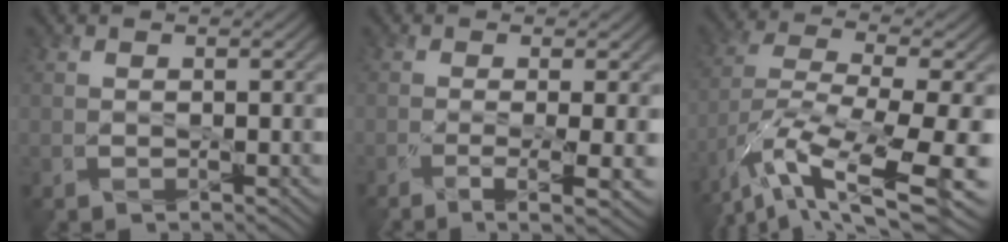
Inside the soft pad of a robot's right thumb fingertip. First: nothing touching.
{"total": 5.3, "force": [-1.5, 1.0, 5.0], "torque": [-0.087, -0.008, -0.025]}
{"total": 16.3, "force": [-9.1, 4.7, 12.7], "torque": [-0.286, -0.020, -0.151]}